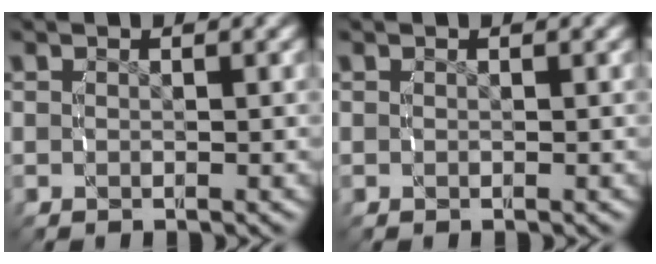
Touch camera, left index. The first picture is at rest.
{"total": 0.0}